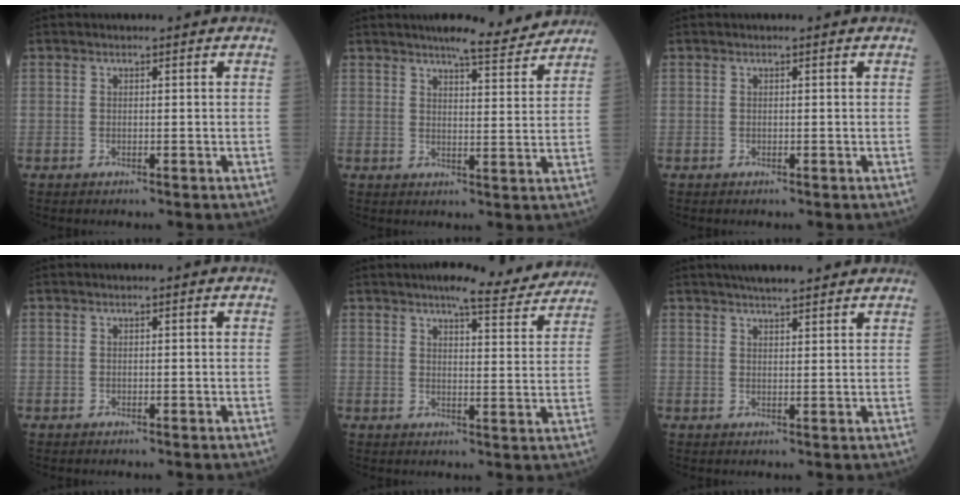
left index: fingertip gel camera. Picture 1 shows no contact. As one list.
[{"total": 7.5, "force": [7.0, 0.7, 2.8], "torque": [-0.045, -0.001, 0.088]}, {"total": 0.0}, {"total": 0.0}, {"total": 11.0, "force": [10.0, 1.7, 4.3], "torque": [-0.047, -0.004, 0.108]}, {"total": 7.7, "force": [6.6, 1.0, 3.8], "torque": [-0.054, 0.026, 0.092]}]